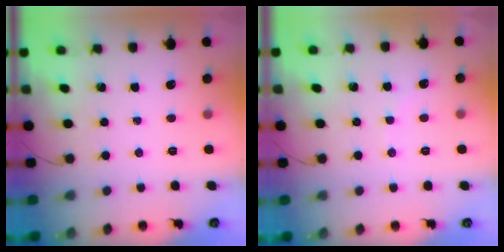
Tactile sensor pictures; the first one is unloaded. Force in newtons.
{"total": 2.8, "press": 2.7, "slide": 0.7}